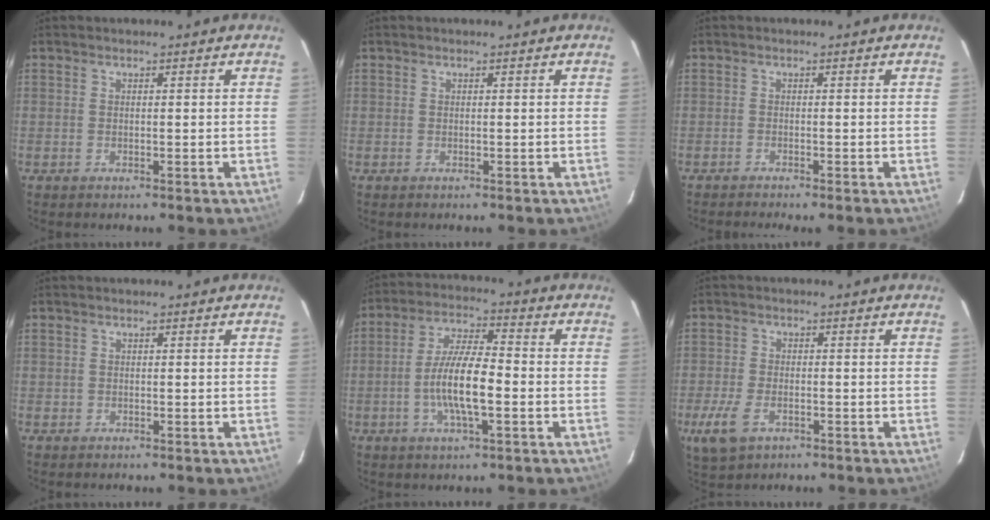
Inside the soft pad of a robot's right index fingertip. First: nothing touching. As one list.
[{"total": 0.0}, {"total": 1.6, "force": [-1.5, -0.2, 0.7], "torque": [-0.020, -0.007, -0.025]}, {"total": 0.8, "force": [-0.3, 0.7, 0.0], "torque": [0.003, 0.000, -0.003]}, {"total": 10.3, "force": [-2.5, 2.4, 9.7], "torque": [-0.192, 0.004, -0.048]}, {"total": 7.2, "force": [-3.5, 4.0, 4.9], "torque": [-0.125, -0.012, -0.063]}]